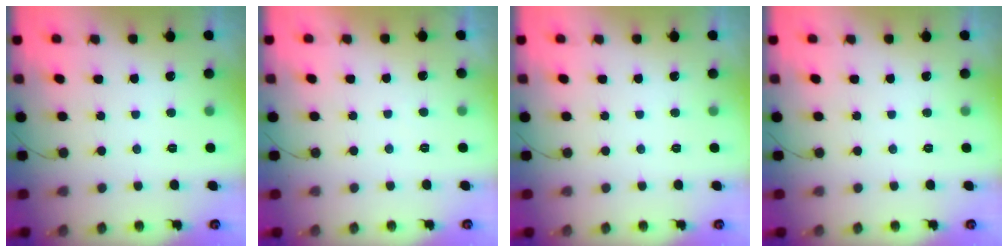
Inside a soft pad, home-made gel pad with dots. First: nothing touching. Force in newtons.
{"total": 1.2, "press": 1.1, "slide": 0.4}
{"total": 0.0}
{"total": 0.0}